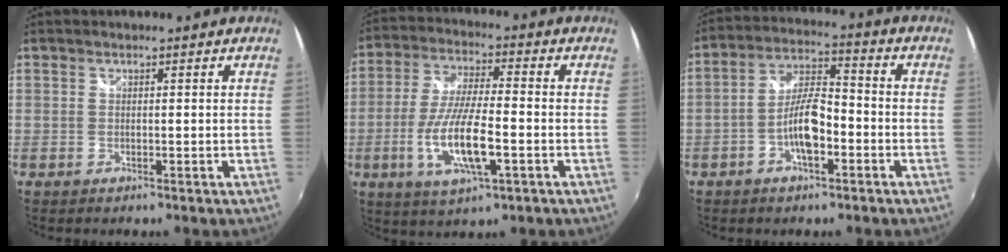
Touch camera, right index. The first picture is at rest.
{"total": 13.1, "force": [-4.0, 3.3, 12.0], "torque": [-0.243, -0.012, -0.074]}
{"total": 8.5, "force": [-3.4, 2.8, 7.2], "torque": [-0.146, 0.014, -0.059]}